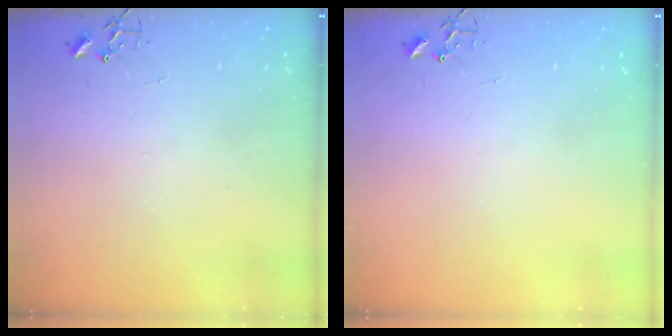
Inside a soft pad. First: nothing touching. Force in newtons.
{"total": 0.0}